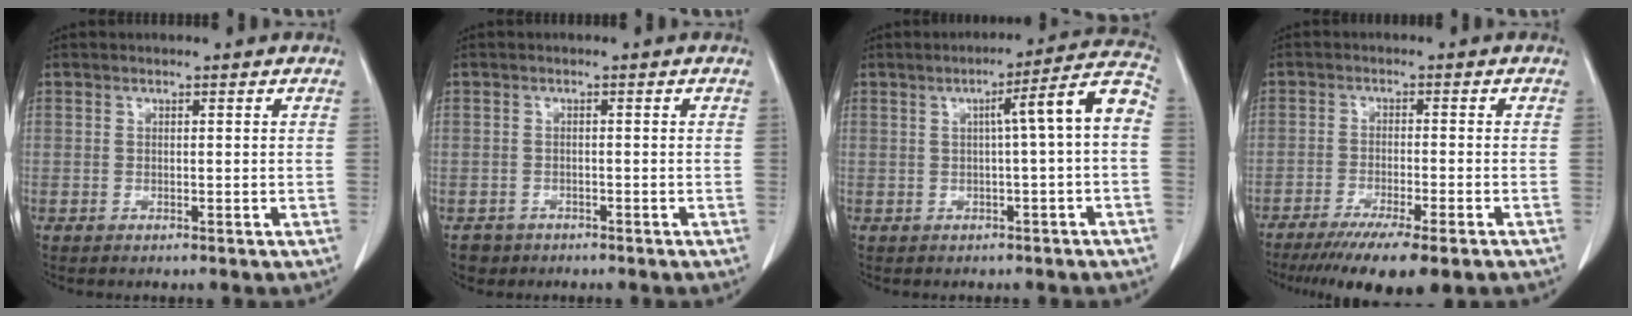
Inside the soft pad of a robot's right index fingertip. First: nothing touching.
{"total": 2.1, "force": [-1.3, 1.7, -0.2], "torque": [-0.008, 0.006, -0.021]}
{"total": 7.8, "force": [0.0, -0.4, 7.8], "torque": [-0.101, 0.021, -0.005]}
{"total": 11.8, "force": [-8.7, 1.3, 7.9], "torque": [-0.114, -0.025, -0.132]}